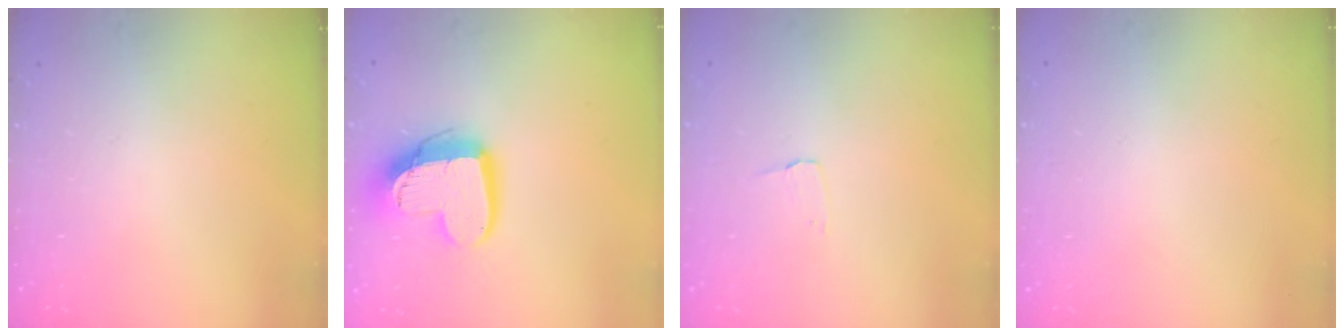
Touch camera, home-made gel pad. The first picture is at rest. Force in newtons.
{"total": 15.8, "press": 15.8, "slide": 1.3}
{"total": 2.6, "press": 2.6, "slide": 0.2}
{"total": 0.0}